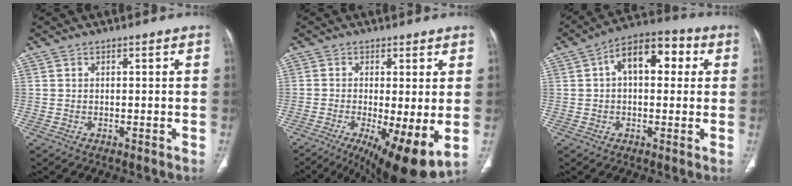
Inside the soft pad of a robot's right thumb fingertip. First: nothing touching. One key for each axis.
{"total": 12.2, "fx": -3.1, "fy": 3.2, "fz": 11.4, "tx": -0.178, "ty": -0.024, "tz": -0.040}
{"total": 12.0, "fx": 2.9, "fy": 6.8, "fz": 9.4, "tx": -0.120, "ty": 0.031, "tz": 0.037}